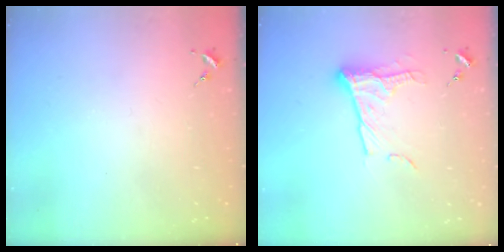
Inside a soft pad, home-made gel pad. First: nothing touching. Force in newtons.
{"total": 12.0, "press": 12.0, "slide": 0.7}